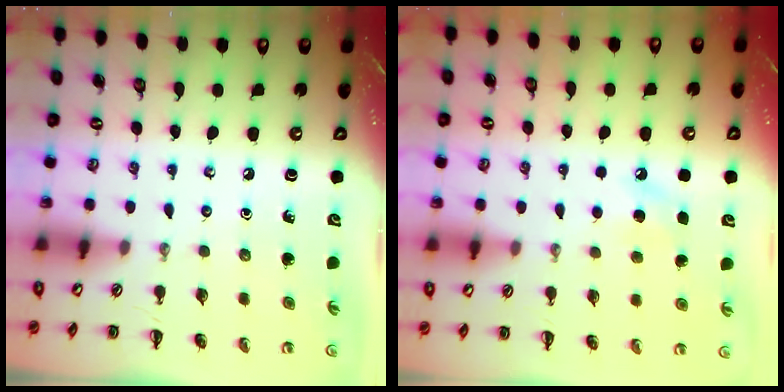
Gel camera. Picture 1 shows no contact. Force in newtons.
{"total": 5.6, "press": 5.4, "slide": 1.5}